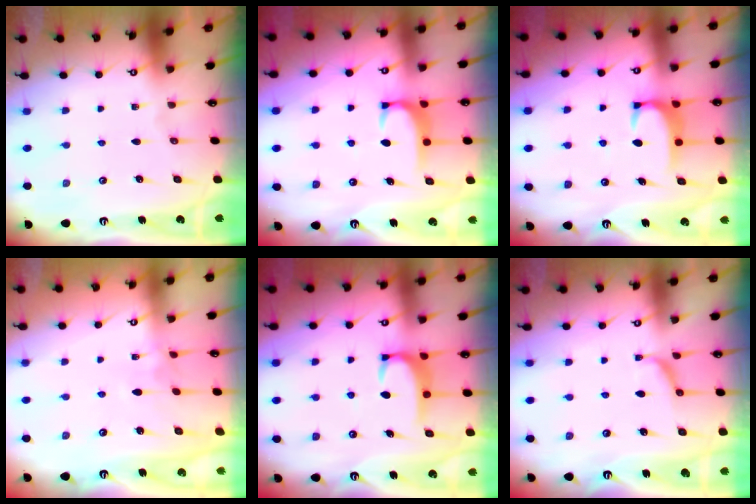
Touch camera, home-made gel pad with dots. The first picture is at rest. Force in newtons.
{"total": 1.9, "press": 1.9, "slide": 0.5}
{"total": 1.9, "press": 1.8, "slide": 0.6}
{"total": 2.4, "press": 2.4, "slide": 0.3}
{"total": 2.9, "press": 2.8, "slide": 0.5}
{"total": 0.0}